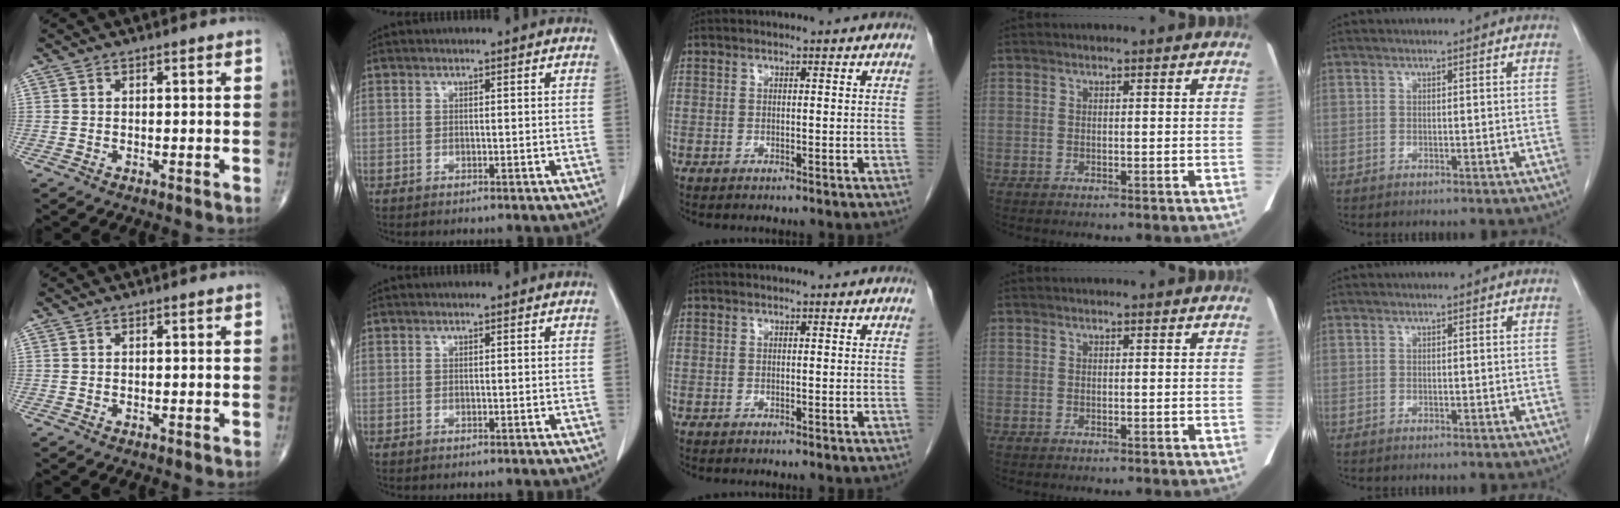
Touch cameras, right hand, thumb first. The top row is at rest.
{}